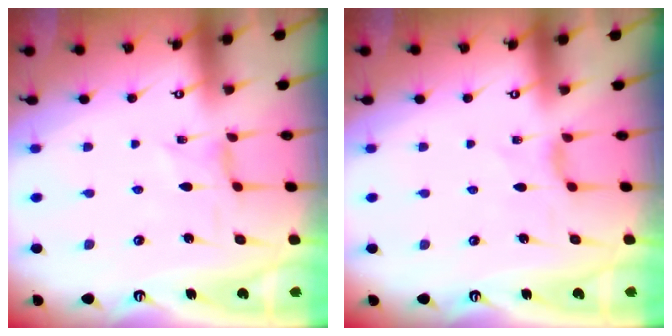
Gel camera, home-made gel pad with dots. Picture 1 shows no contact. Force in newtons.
{"total": 2.4, "press": 2.4, "slide": 0.5}